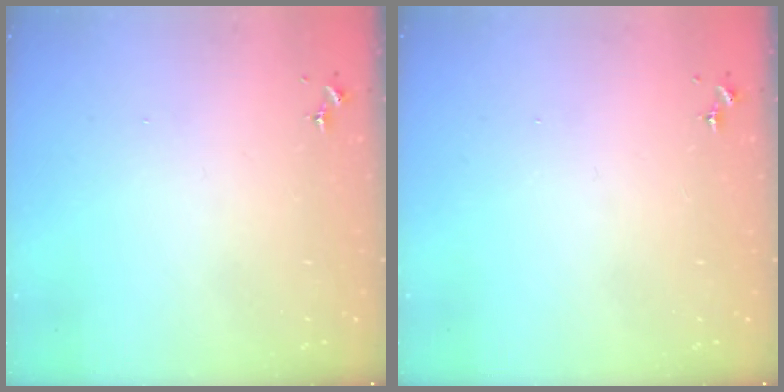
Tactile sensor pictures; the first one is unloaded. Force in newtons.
{"total": 0.0}